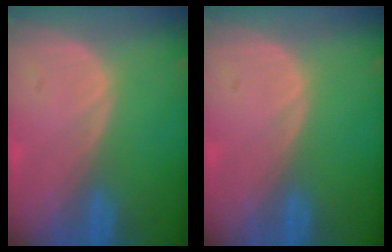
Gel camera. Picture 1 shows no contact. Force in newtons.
{"total": 0.0}